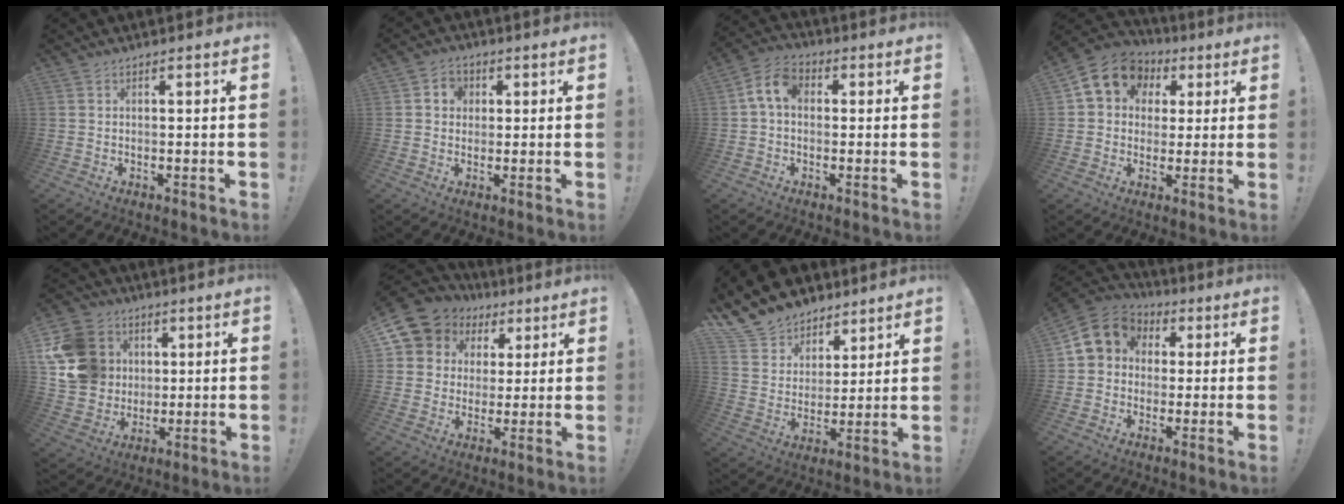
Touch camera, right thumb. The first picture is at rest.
{"total": 4.9, "force": [1.0, 4.5, 1.8], "torque": [-0.029, 0.005, 0.019]}
{"total": 8.6, "force": [1.2, 5.8, 6.2], "torque": [-0.122, 0.009, 0.027]}
{"total": 12.2, "force": [4.6, 9.9, 5.4], "torque": [-0.074, -0.016, 0.090]}
{"total": 18.2, "force": [4.2, 16.0, 7.7], "torque": [-0.135, -0.005, 0.104]}
{"total": 9.2, "force": [4.3, 7.9, 1.8], "torque": [-0.025, -0.035, 0.089]}
{"total": 13.1, "force": [10.0, 8.1, 2.3], "torque": [-0.057, -0.077, 0.193]}
{"total": 10.5, "force": [2.8, 9.0, 4.5], "torque": [-0.059, -0.003, 0.059]}